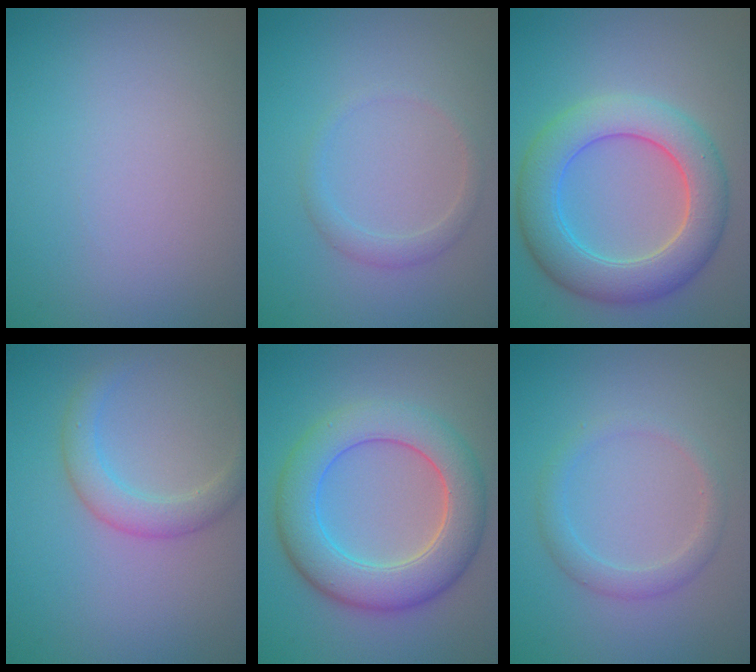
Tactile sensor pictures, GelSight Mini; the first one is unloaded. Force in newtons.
{"total": 1.5, "press": 1.5, "slide": 0.2}
{"total": 7.1, "press": 7.1, "slide": 0.1}
{"total": 2.8, "press": 2.8, "slide": 0.2}
{"total": 7.6, "press": 7.6, "slide": 0.5}
{"total": 2.1, "press": 2.1, "slide": 0.2}